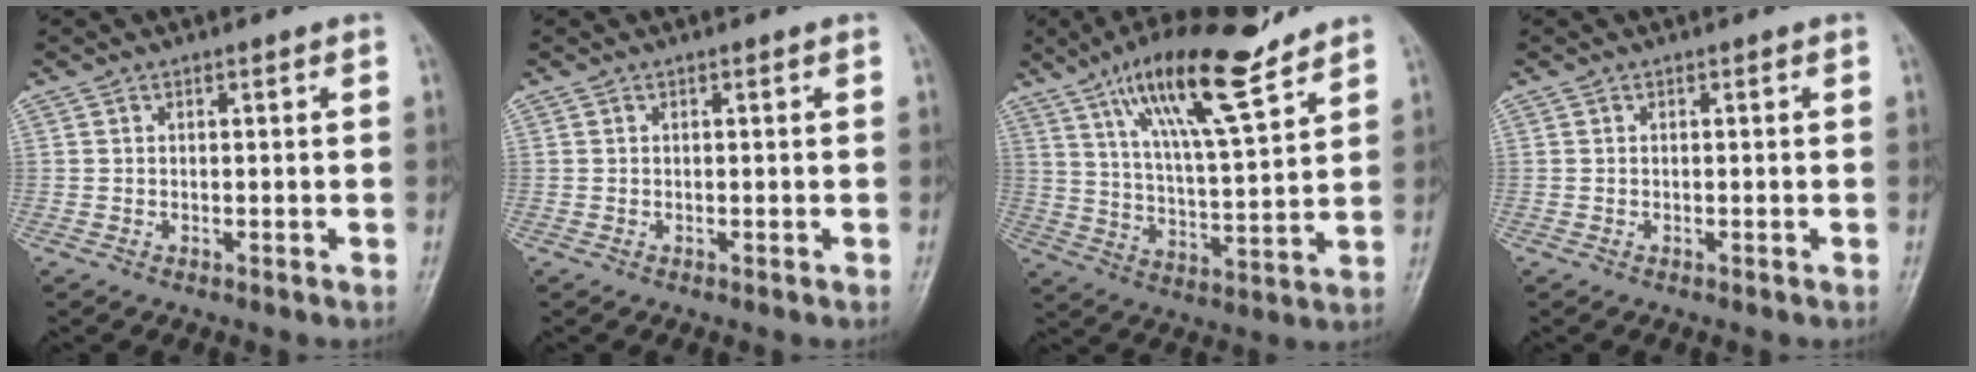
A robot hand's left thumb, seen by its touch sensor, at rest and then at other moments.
{"total": 0.0}
{"total": 16.9, "force": [11.7, 3.5, 11.7], "torque": [-0.189, -0.057, 0.208]}
{"total": 0.0}